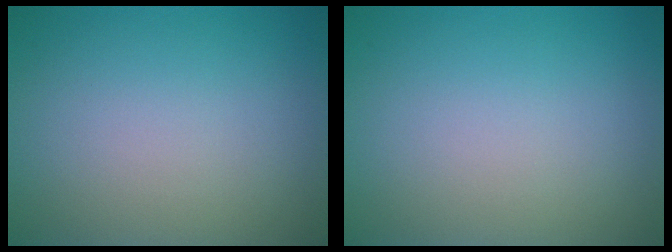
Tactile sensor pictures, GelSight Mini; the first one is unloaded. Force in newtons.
{"total": 0.0}